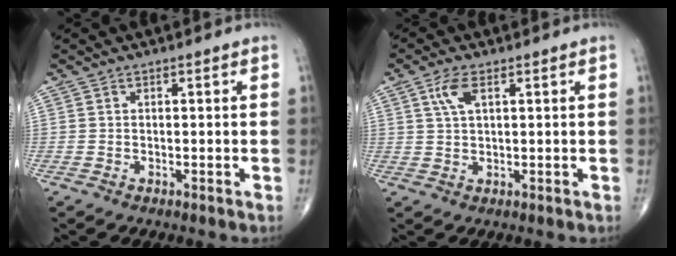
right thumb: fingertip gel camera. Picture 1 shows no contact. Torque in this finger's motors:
{"motor_torque": [-0.17, 0.19, 0.05, 0.00, 0.03]}